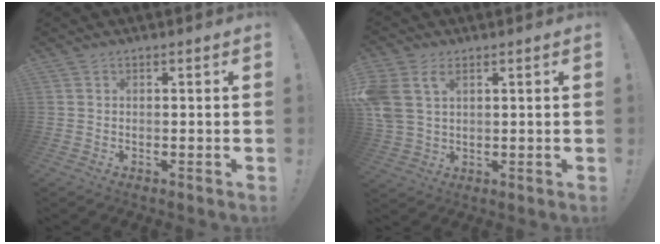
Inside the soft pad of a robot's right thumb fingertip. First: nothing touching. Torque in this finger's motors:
{"motor_torque": [0.41, 0.47, 1.13, 0.53, 0.21]}